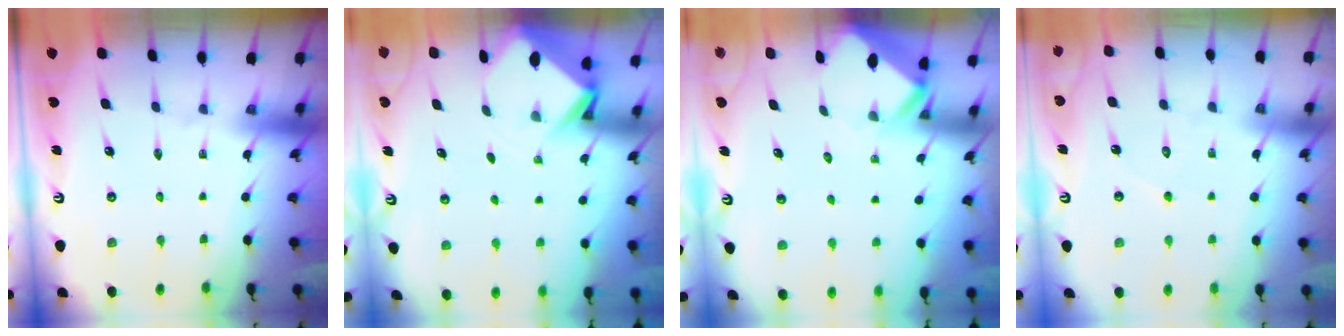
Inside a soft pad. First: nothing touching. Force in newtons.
{"total": 2.9, "press": 2.9, "slide": 0.2}
{"total": 3.0, "press": 3.0, "slide": 0.2}
{"total": 5.1, "press": 5.1, "slide": 0.4}